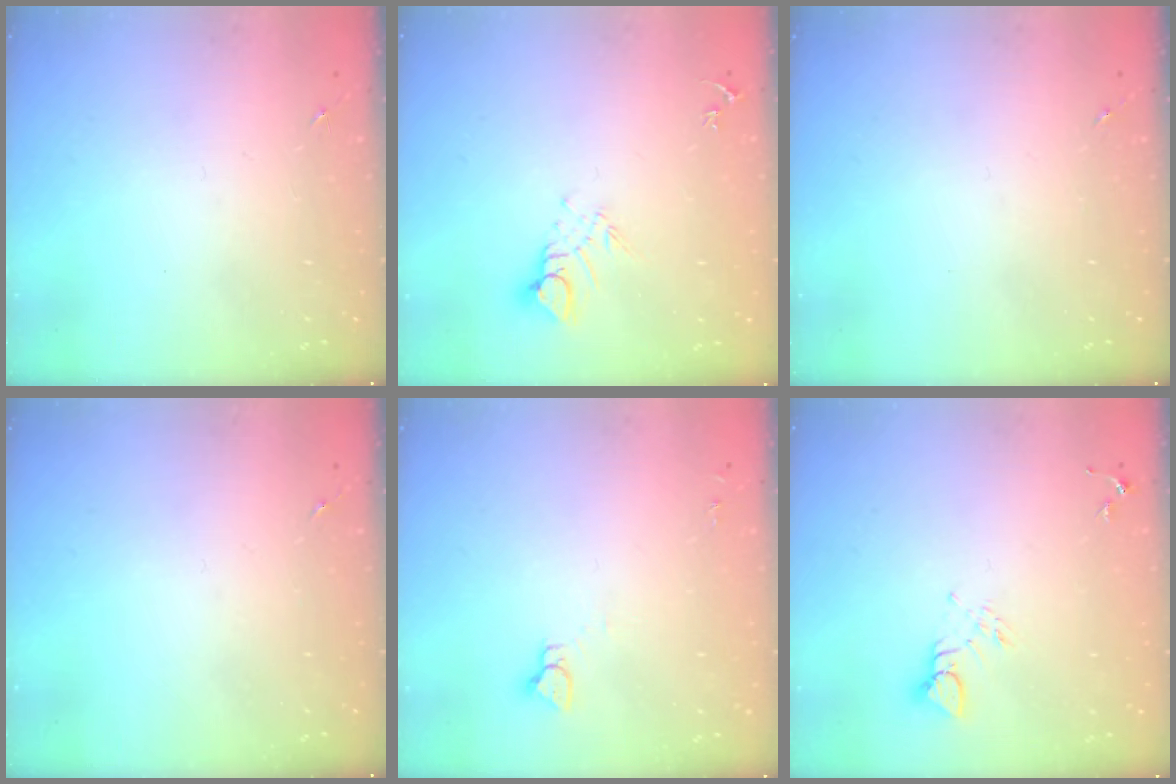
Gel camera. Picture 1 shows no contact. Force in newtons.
{"total": 6.2, "press": 6.2, "slide": 0.5}
{"total": 0.0}
{"total": 0.0}
{"total": 3.3, "press": 3.3, "slide": 0.2}
{"total": 3.9, "press": 3.9, "slide": 0.5}